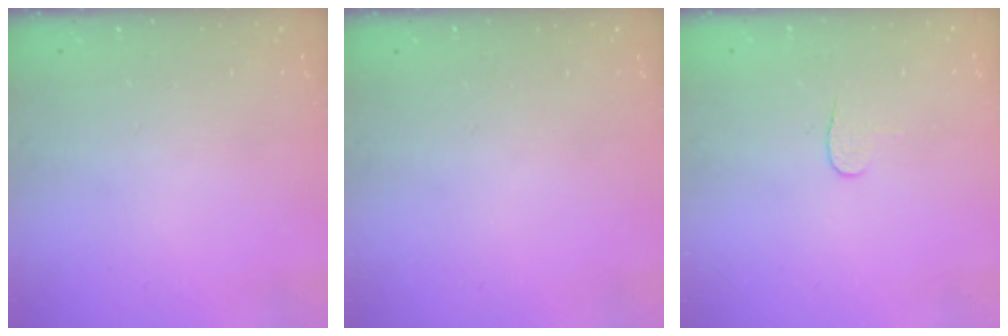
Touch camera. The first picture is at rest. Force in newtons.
{"total": 0.0}
{"total": 3.9, "press": 3.9, "slide": 0.2}